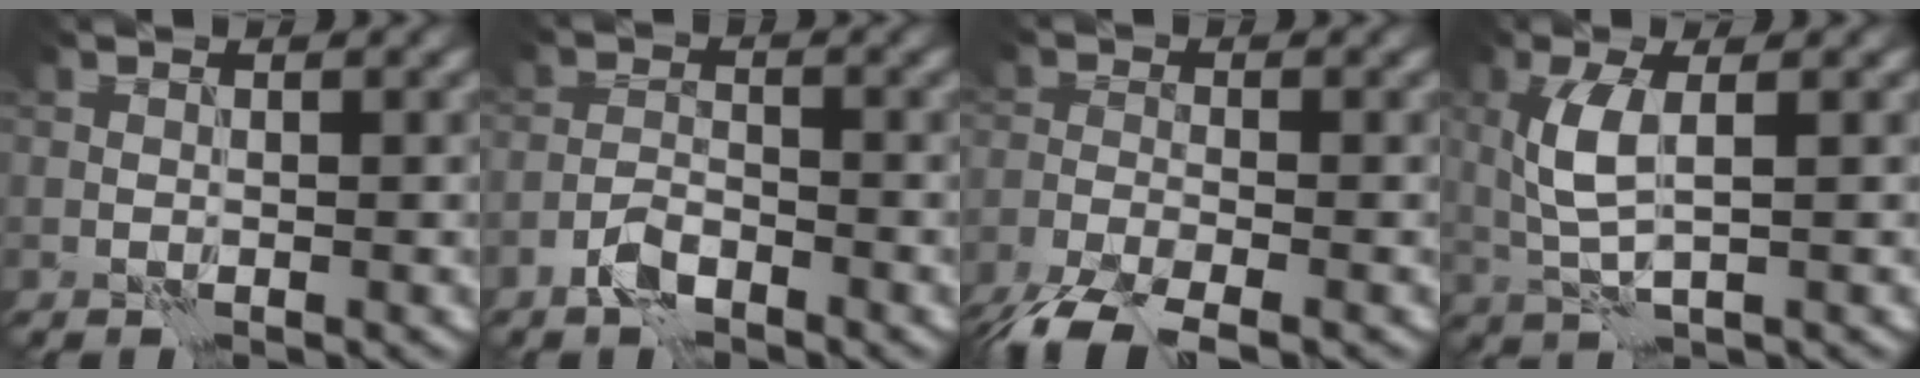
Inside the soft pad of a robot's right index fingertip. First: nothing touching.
{"total": 2.4, "force": [-1.8, 0.9, 1.3], "torque": [-0.023, 0.006, -0.041]}
{"total": 5.9, "force": [-4.7, 1.5, 3.3], "torque": [-0.062, -0.021, -0.096]}
{"total": 4.0, "force": [0.7, 1.3, 3.8], "torque": [-0.087, 0.002, 0.014]}